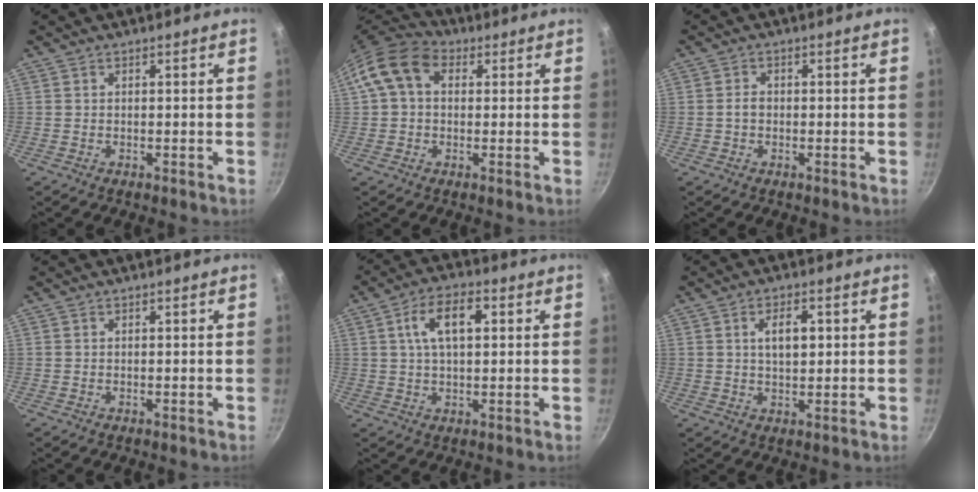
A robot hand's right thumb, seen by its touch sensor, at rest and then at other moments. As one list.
[{"total": 10.1, "force": [2.3, 7.4, 6.5], "torque": [-0.103, 0.024, 0.022]}, {"total": 1.7, "force": [-0.3, 1.3, 1.0], "torque": [-0.015, 0.010, -0.005]}, {"total": 0.0}, {"total": 8.8, "force": [2.2, 4.4, 7.2], "torque": [-0.114, 0.014, 0.034]}, {"total": 5.0, "force": [1.1, 2.6, 4.1], "torque": [-0.058, 0.001, 0.020]}]